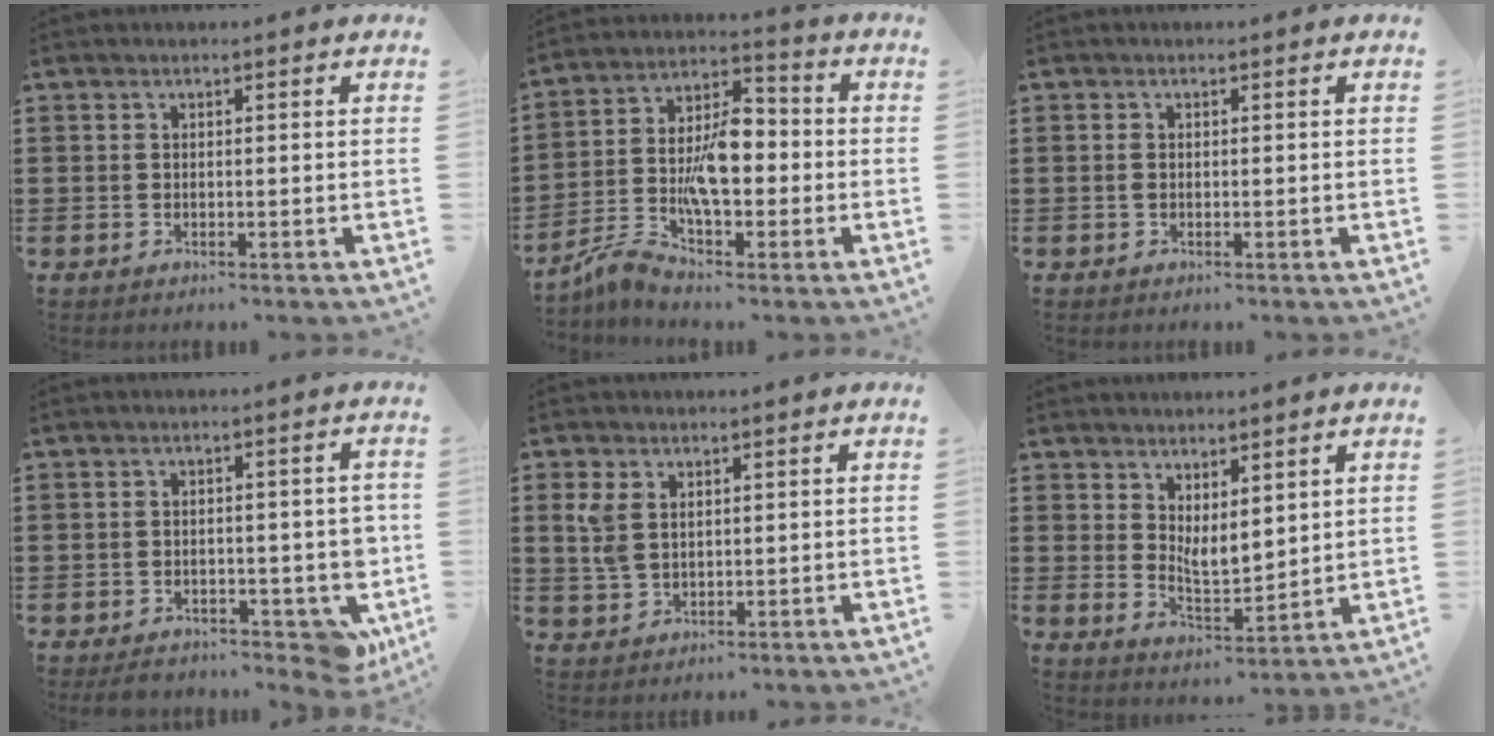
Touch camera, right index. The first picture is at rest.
{"total": 9.5, "force": [-3.5, 4.1, 7.8], "torque": [-0.174, 0.004, -0.068]}
{"total": 0.8, "force": [-0.1, 0.4, 0.7], "torque": [-0.024, -0.002, -0.005]}
{"total": 6.2, "force": [-3.4, 3.5, 3.9], "torque": [-0.046, 0.006, -0.059]}
{"total": 3.8, "force": [1.6, 2.4, 2.4], "torque": [-0.064, 0.005, 0.027]}
{"total": 4.3, "force": [3.2, 1.8, 2.2], "torque": [-0.054, -0.010, 0.060]}